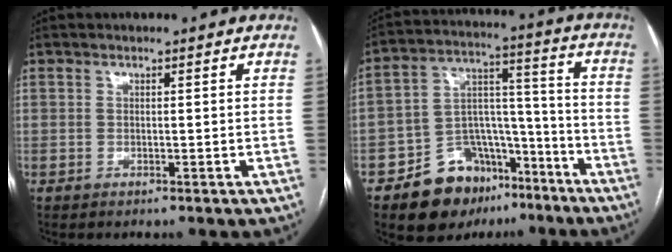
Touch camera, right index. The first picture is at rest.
{"total": 14.4, "force": [-9.5, 9.1, 5.9], "torque": [-0.084, 0.057, -0.144]}